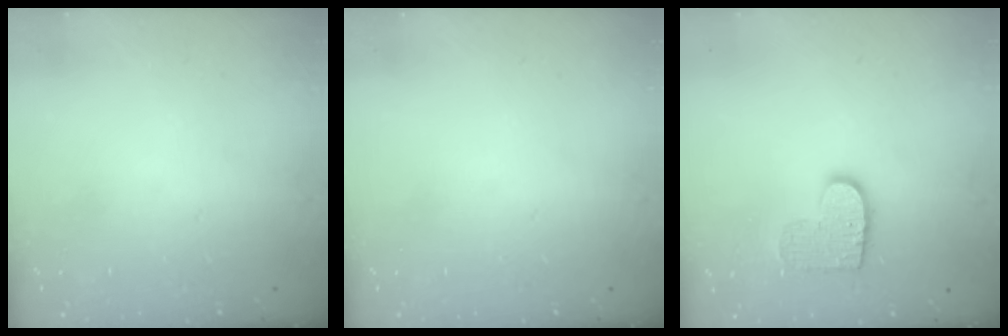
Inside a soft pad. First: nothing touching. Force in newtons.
{"total": 0.0}
{"total": 10.2, "press": 10.1, "slide": 0.5}